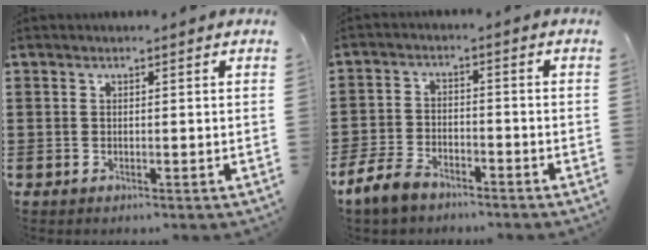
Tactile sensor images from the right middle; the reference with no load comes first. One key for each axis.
{"total": 5.5, "fx": -4.5, "fy": 2.1, "fz": 2.3, "tx": -0.073, "ty": -0.002, "tz": -0.097}